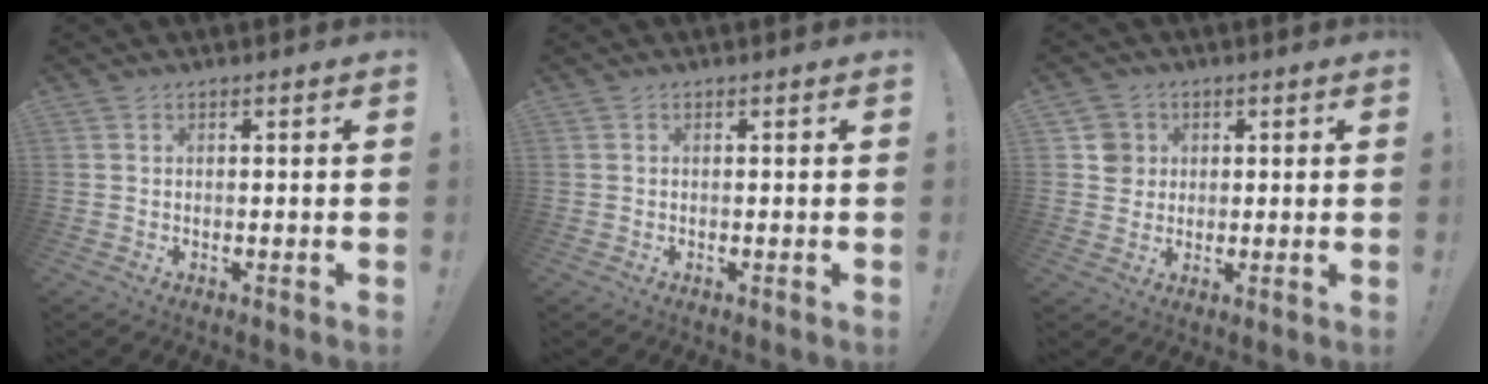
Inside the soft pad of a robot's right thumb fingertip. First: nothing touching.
{"total": 0.0}
{"total": 5.8, "force": [1.1, 5.5, 1.2], "torque": [-0.005, 0.002, 0.023]}